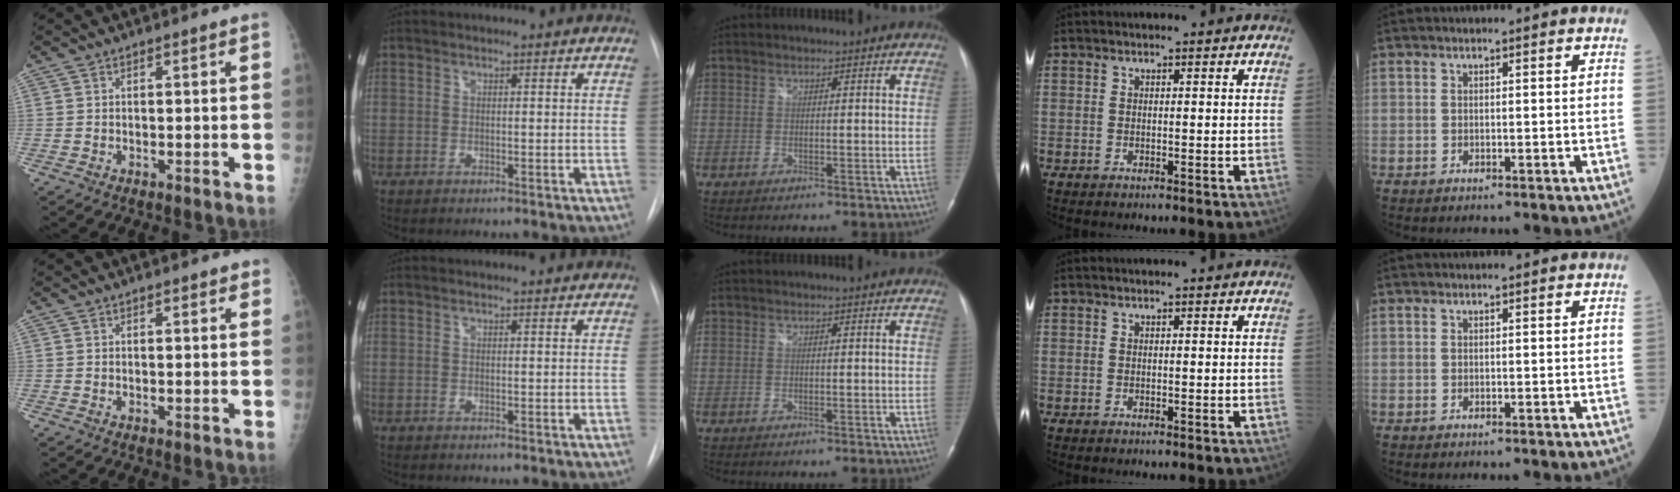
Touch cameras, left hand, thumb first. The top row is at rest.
{"thumb": {"total": 1.4, "force": [1.0, 0.6, 0.7], "torque": [-0.003, -0.004, 0.010]}, "index": {"total": 1.5, "force": [1.5, 0.4, 0.3], "torque": [-0.013, 0.010, 0.013]}}